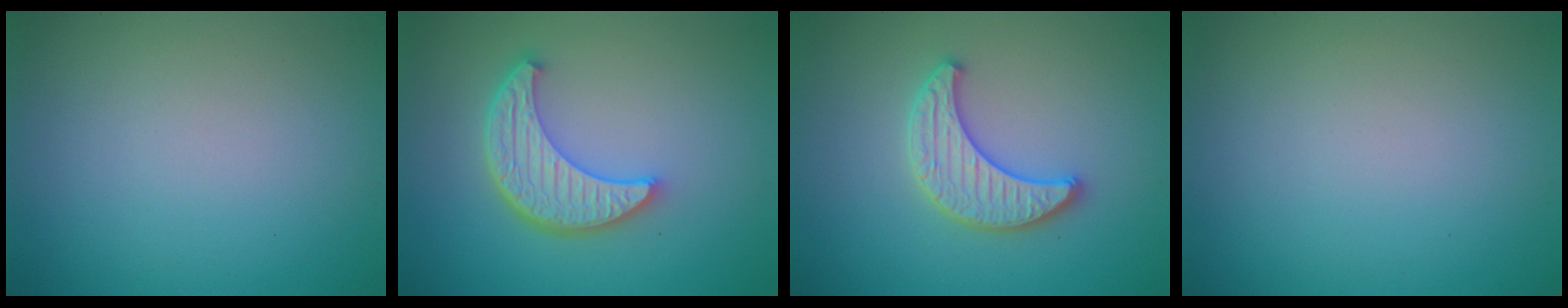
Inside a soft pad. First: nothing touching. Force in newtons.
{"total": 5.6, "press": 4.2, "slide": 3.6}
{"total": 3.5, "press": 3.4, "slide": 0.6}
{"total": 0.0}